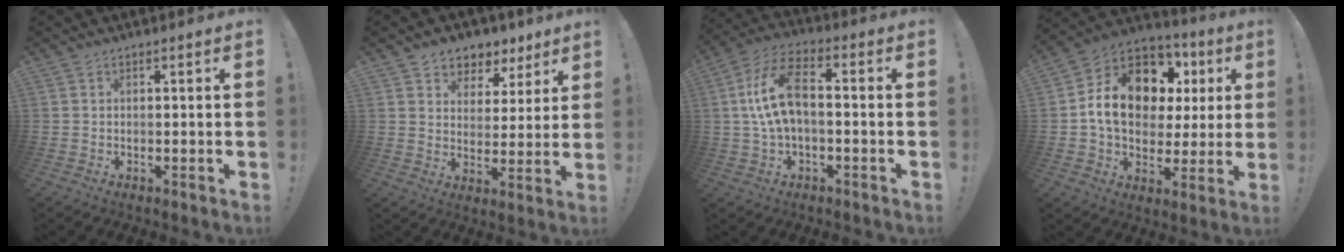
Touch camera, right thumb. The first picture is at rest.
{"total": 6.4, "force": [4.0, 5.0, 0.8], "torque": [-0.010, -0.035, 0.078]}
{"total": 13.0, "force": [0.3, 6.7, 11.1], "torque": [-0.222, 0.013, 0.006]}
{"total": 16.8, "force": [4.1, 12.6, 10.3], "torque": [-0.155, -0.008, 0.088]}